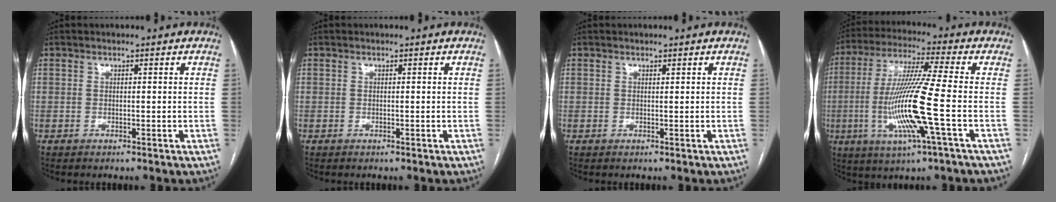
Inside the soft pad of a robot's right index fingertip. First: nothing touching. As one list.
[{"total": 0.0}, {"total": 0.0}, {"total": 14.3, "force": [-2.9, -0.8, 14.0], "torque": [-0.286, -0.012, -0.062]}]